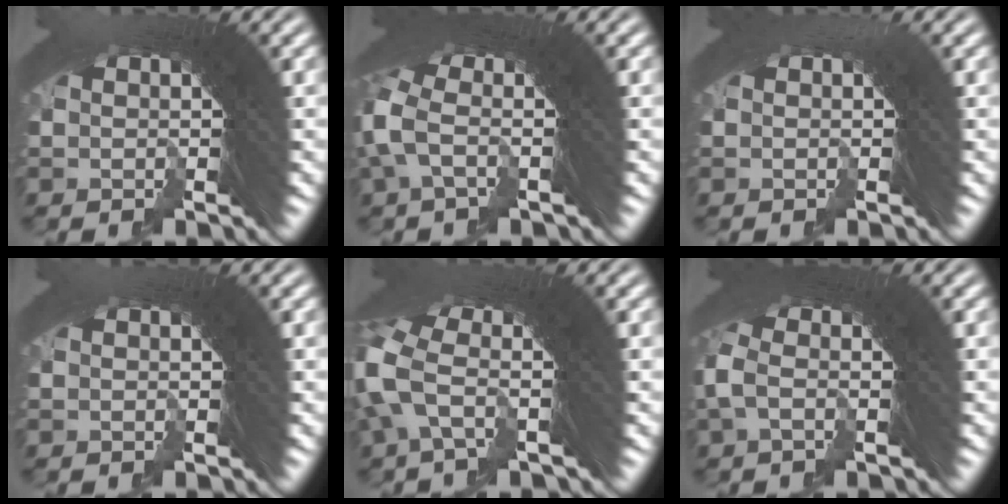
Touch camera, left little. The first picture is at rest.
{"total": 2.3, "force": [-0.3, 0.6, 2.2], "torque": [-0.057, -0.001, -0.006]}
{"total": 0.7, "force": [-0.3, 0.4, 0.5], "torque": [-0.005, -0.004, -0.007]}
{"total": 0.5, "force": [-0.2, -0.5, 0.0], "torque": [0.012, 0.015, -0.011]}
{"total": 3.0, "force": [-0.1, 1.0, 2.8], "torque": [-0.069, -0.005, -0.002]}
{"total": 1.4, "force": [-0.7, -0.2, 1.2], "torque": [-0.033, 0.005, -0.014]}